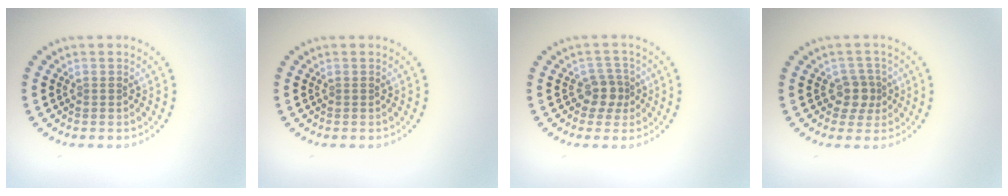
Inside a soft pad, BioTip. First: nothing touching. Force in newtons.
{"total": 0.0}
{"total": 2.2, "press": 1.8, "slide": 1.2}
{"total": 2.2, "press": 1.8, "slide": 1.3}